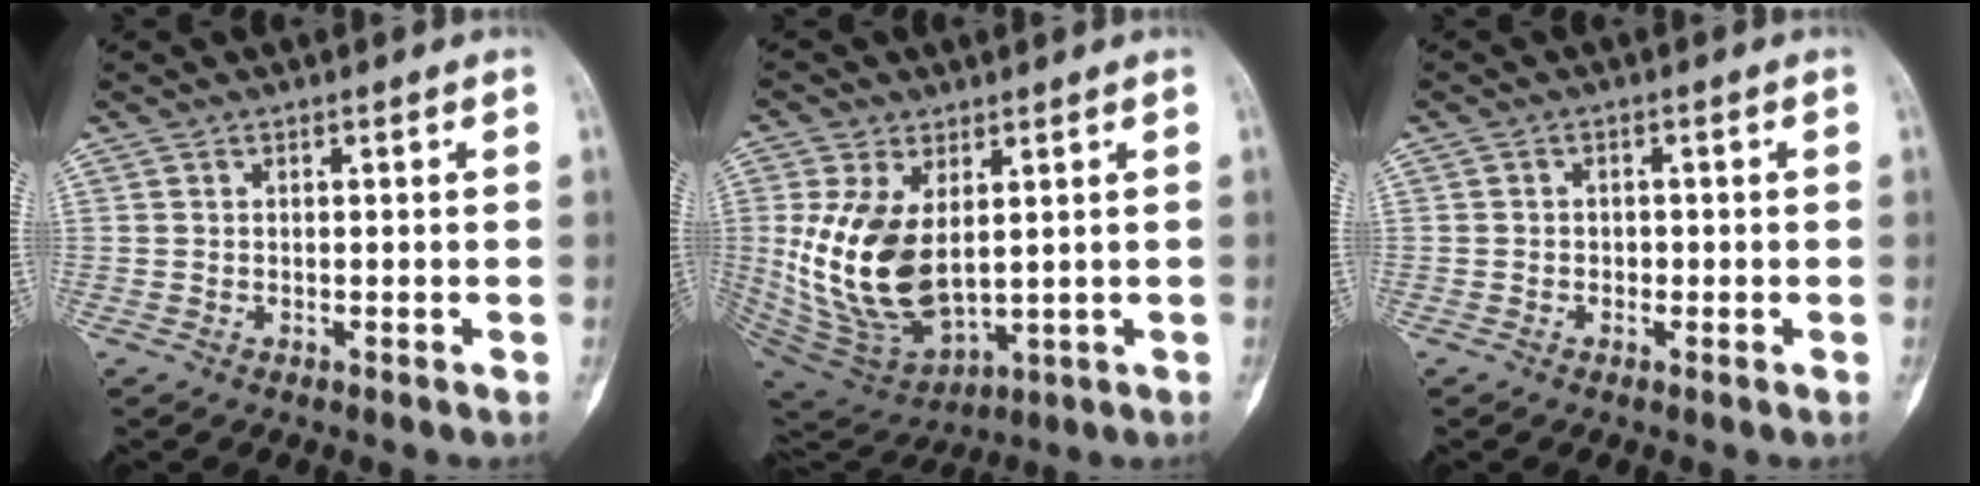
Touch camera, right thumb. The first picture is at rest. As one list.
[{"total": 16.7, "force": [2.4, 9.7, 13.3], "torque": [-0.254, -0.021, 0.072]}, {"total": 1.5, "force": [-0.4, 1.4, 0.4], "torque": [0.003, 0.007, -0.008]}]